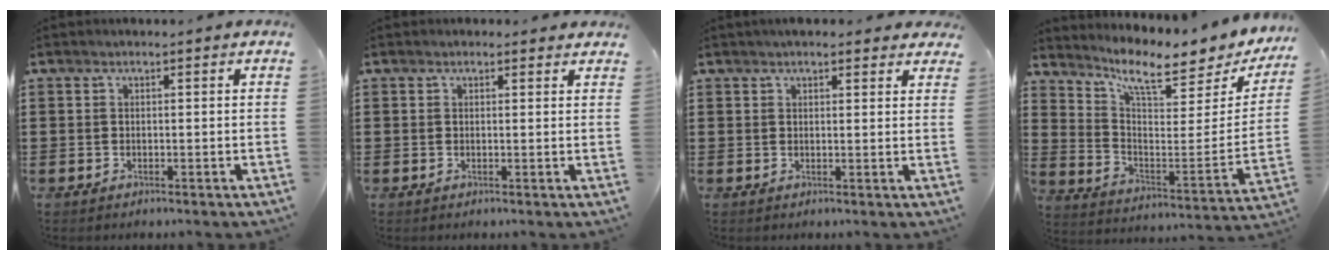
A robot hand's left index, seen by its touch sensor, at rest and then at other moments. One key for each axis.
{"total": 0.8, "fx": 0.6, "fy": 0.5, "fz": 0.3, "tx": -0.006, "ty": 0.005, "tz": 0.011}
{"total": 2.3, "fx": 2.0, "fy": 0.7, "fz": 0.9, "tx": -0.021, "ty": 0.005, "tz": 0.037}
{"total": 7.6, "fx": 6.2, "fy": 1.3, "fz": 4.2, "tx": -0.097, "ty": -0.054, "tz": 0.096}